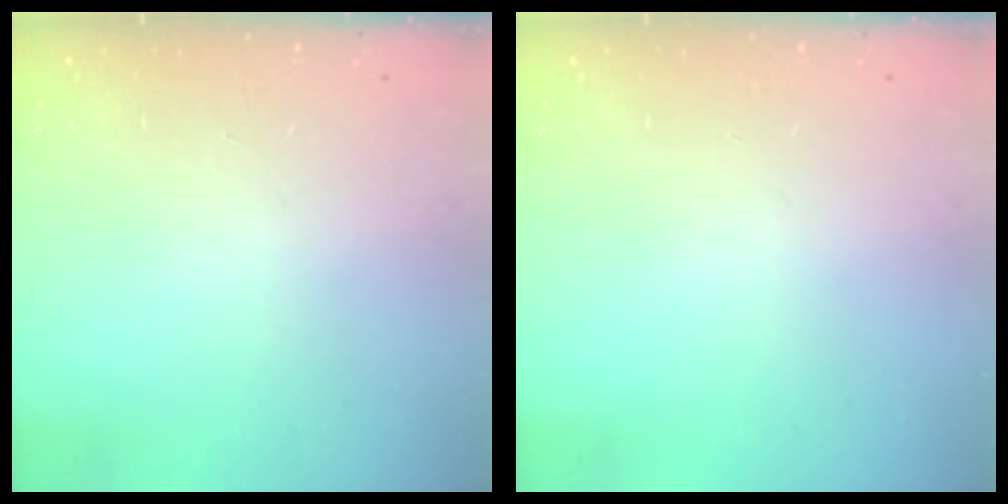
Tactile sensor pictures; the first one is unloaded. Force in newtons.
{"total": 0.0}